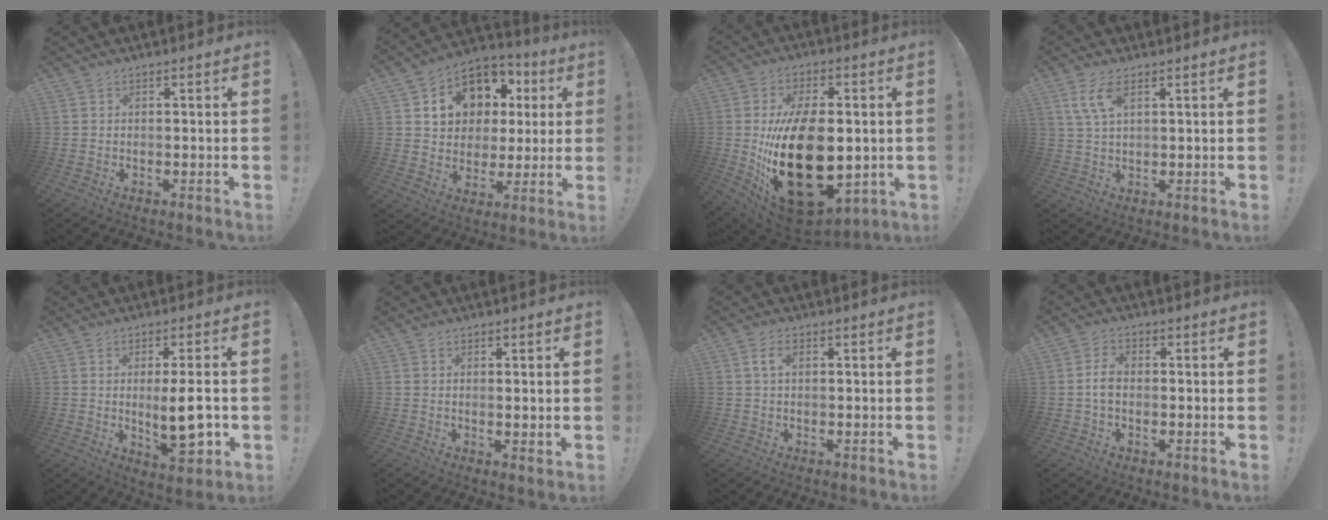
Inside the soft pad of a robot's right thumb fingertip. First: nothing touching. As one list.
[{"total": 13.3, "force": [5.1, 11.0, 5.5], "torque": [-0.090, -0.026, 0.113]}, {"total": 30.1, "force": [-3.0, 17.6, 24.2], "torque": [-0.445, -0.001, -0.028]}, {"total": 6.2, "force": [3.0, 2.1, 5.0], "torque": [-0.097, -0.002, 0.056]}, {"total": 12.4, "force": [-0.6, 3.2, 11.9], "torque": [-0.181, -0.012, -0.011]}, {"total": 1.7, "force": [1.0, 0.3, 1.3], "torque": [-0.014, -0.006, 0.016]}, {"total": 2.8, "force": [0.7, 1.0, 2.6], "torque": [-0.050, 0.005, 0.012]}, {"total": 4.0, "force": [-0.4, 2.5, 3.1], "torque": [-0.061, 0.007, -0.008]}]